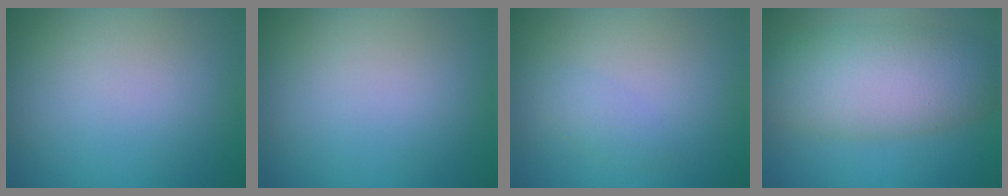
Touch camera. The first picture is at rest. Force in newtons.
{"total": 0.0}
{"total": 1.2, "press": 1.2, "slide": 0.0}
{"total": 7.6, "press": 7.6, "slide": 0.5}